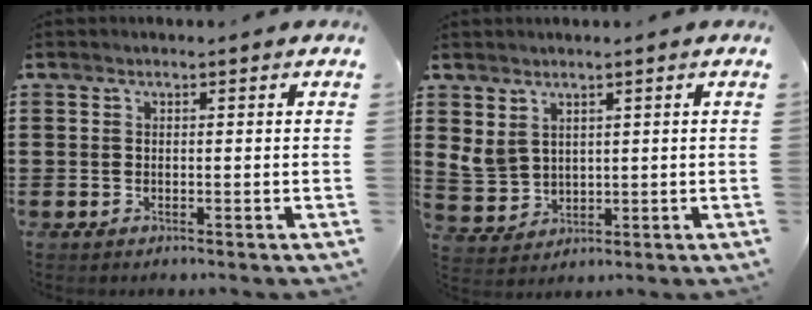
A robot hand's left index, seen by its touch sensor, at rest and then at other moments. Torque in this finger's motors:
{"motor_torque": [-0.38, 1.06, -0.03, 0.00]}